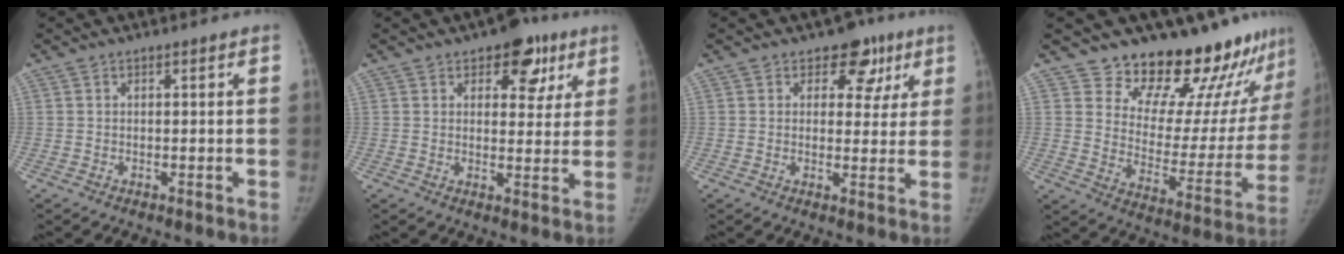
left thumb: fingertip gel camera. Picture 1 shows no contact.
{"total": 8.9, "force": [4.8, 5.2, 5.4], "torque": [-0.026, -0.015, 0.059]}
{"total": 7.1, "force": [3.8, 5.1, 3.3], "torque": [0.006, -0.008, 0.044]}
{"total": 20.3, "force": [17.9, 6.9, 6.5], "torque": [-0.030, -0.154, 0.240]}